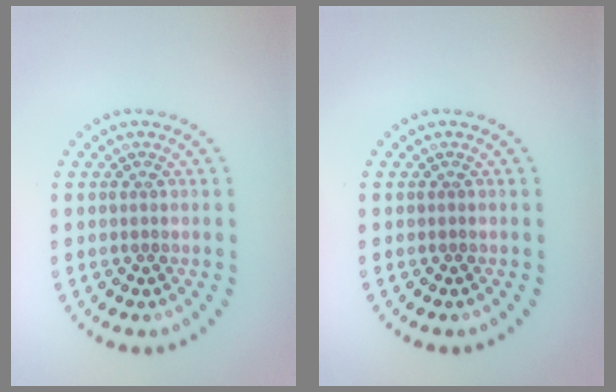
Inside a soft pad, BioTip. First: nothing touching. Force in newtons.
{"total": 0.0}